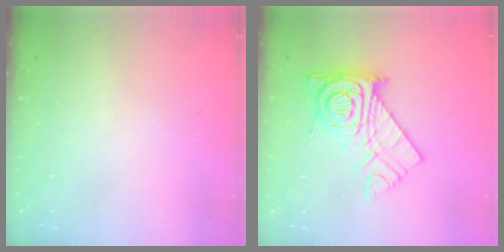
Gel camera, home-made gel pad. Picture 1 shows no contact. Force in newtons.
{"total": 15.0, "press": 14.9, "slide": 1.1}